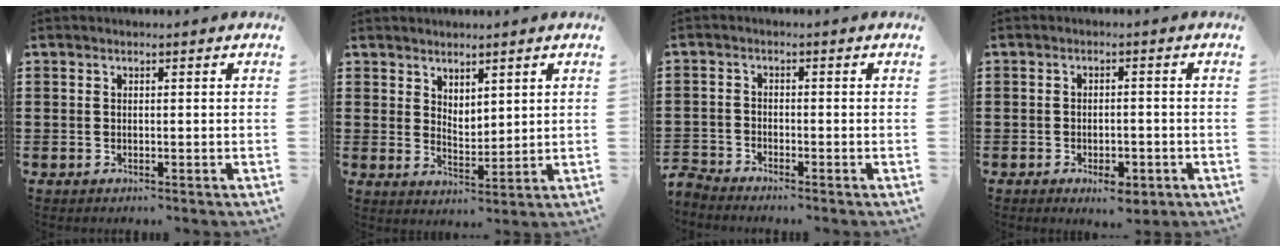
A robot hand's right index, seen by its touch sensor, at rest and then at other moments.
{"total": 2.8, "force": [2.7, 0.8, 0.1], "torque": [-0.010, -0.003, 0.052]}
{"total": 2.4, "force": [-2.4, 0.2, -0.1], "torque": [-0.011, -0.002, -0.056]}
{"total": 3.2, "force": [-2.0, 1.4, 2.1], "torque": [-0.036, 0.002, -0.037]}